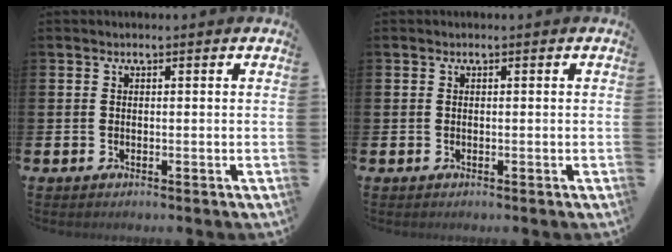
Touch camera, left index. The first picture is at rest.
{"total": 0.0}